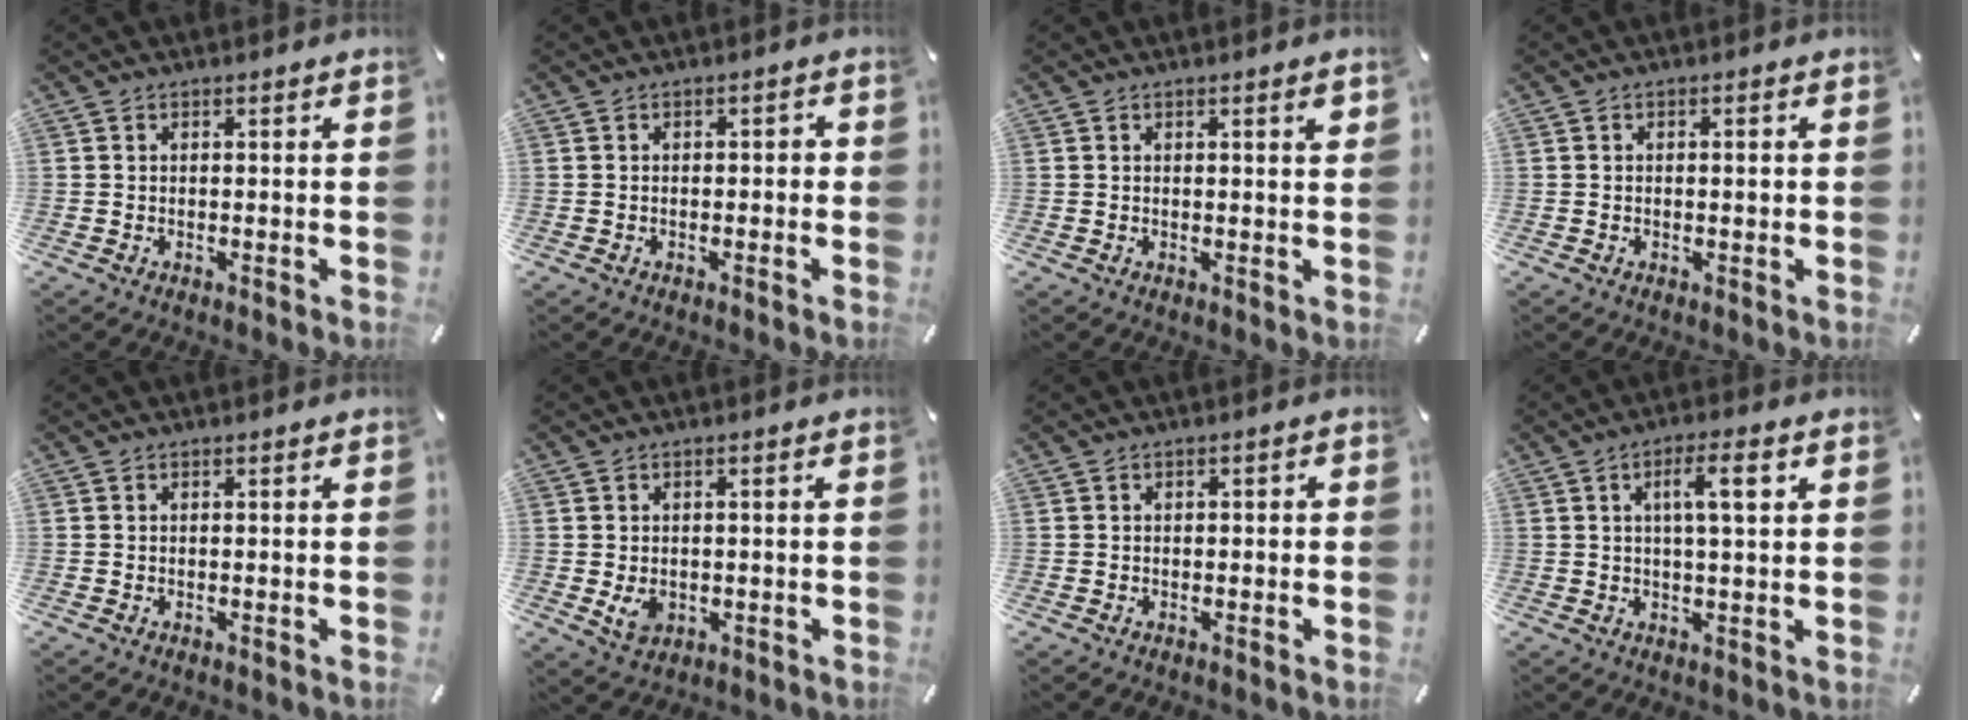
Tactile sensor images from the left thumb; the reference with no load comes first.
{"total": 1.3, "force": [-0.7, 0.7, 0.9], "torque": [-0.017, 0.005, -0.016]}
{"total": 1.8, "force": [0.7, 0.2, 1.6], "torque": [-0.025, -0.001, 0.009]}
{"total": 1.3, "force": [-0.1, 0.5, 1.2], "torque": [-0.021, 0.001, -0.003]}
{"total": 0.0}
{"total": 3.9, "force": [-0.5, 3.0, 2.4], "torque": [-0.047, -0.003, -0.010]}
{"total": 0.8, "force": [-0.4, 0.6, 0.5], "torque": [-0.009, 0.001, -0.008]}
{"total": 7.5, "force": [2.2, 1.5, 7.0], "torque": [-0.125, -0.002, 0.030]}